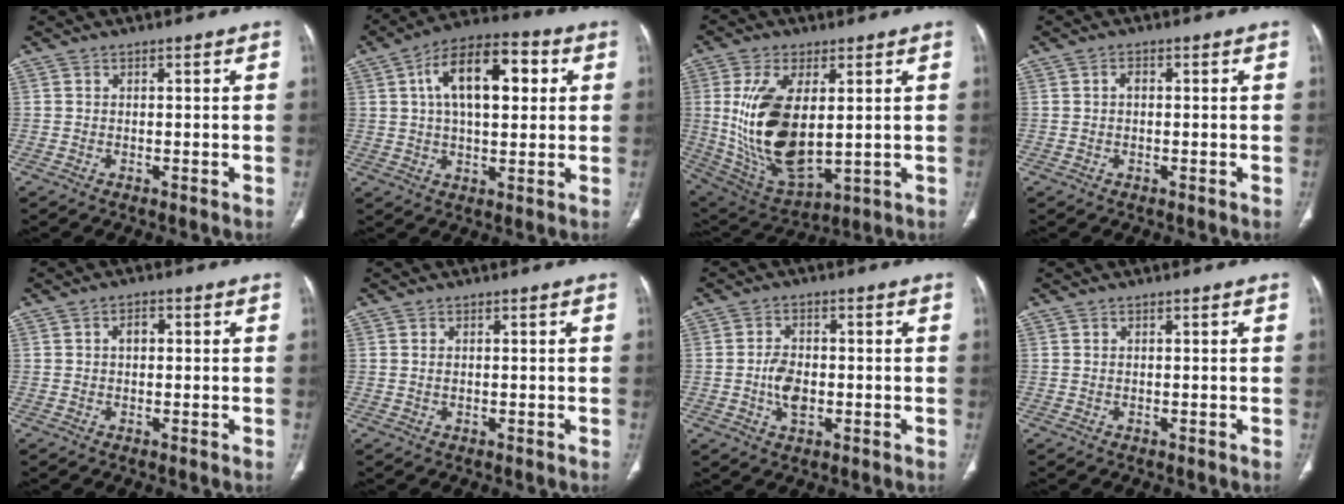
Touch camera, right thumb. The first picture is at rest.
{"total": 15.6, "force": [4.0, 7.8, 12.8], "torque": [-0.192, 0.018, 0.061]}
{"total": 18.5, "force": [1.9, 9.2, 16.0], "torque": [-0.312, -0.020, 0.059]}
{"total": 1.3, "force": [0.1, 0.8, 1.0], "torque": [-0.015, 0.003, -0.001]}
{"total": 2.0, "force": [0.2, 1.4, 1.4], "torque": [-0.021, 0.010, 0.003]}
{"total": 0.7, "force": [0.1, 0.4, 0.5], "torque": [-0.015, 0.002, 0.006]}
{"total": 5.5, "force": [-0.9, 3.4, 4.2], "torque": [-0.073, 0.006, -0.016]}
{"total": 0.0}